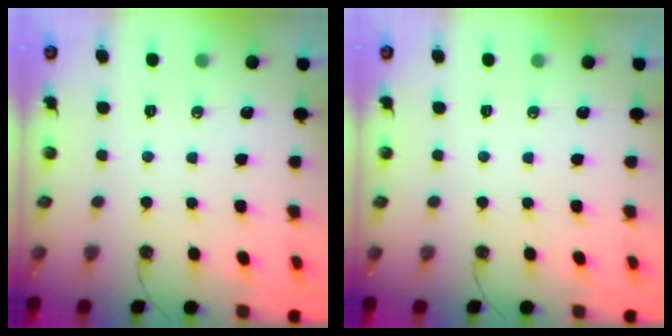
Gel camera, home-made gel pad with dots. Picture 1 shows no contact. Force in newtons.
{"total": 0.0}